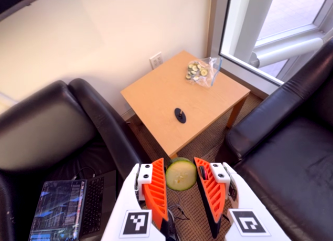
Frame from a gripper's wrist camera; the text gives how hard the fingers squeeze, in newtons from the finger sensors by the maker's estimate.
{"total": 8.5, "left": 8.4, "right": 8.6}